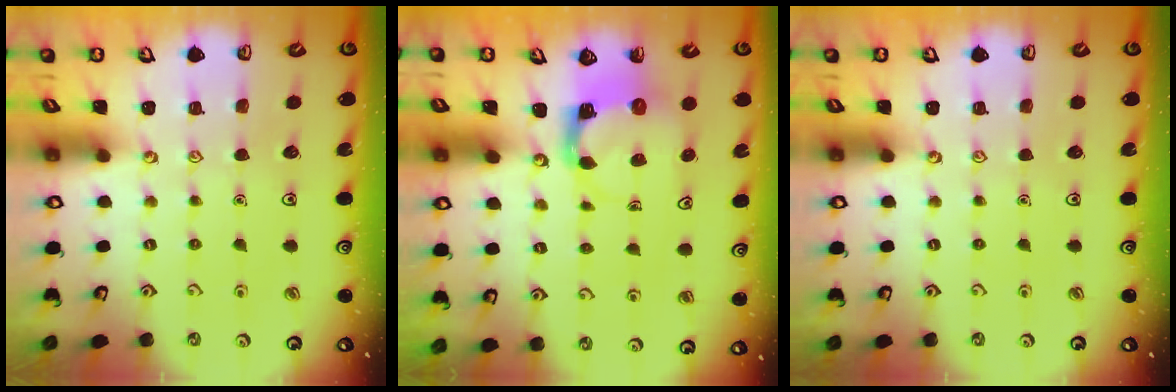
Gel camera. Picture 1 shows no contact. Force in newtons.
{"total": 4.0, "press": 3.9, "slide": 0.6}
{"total": 0.0}